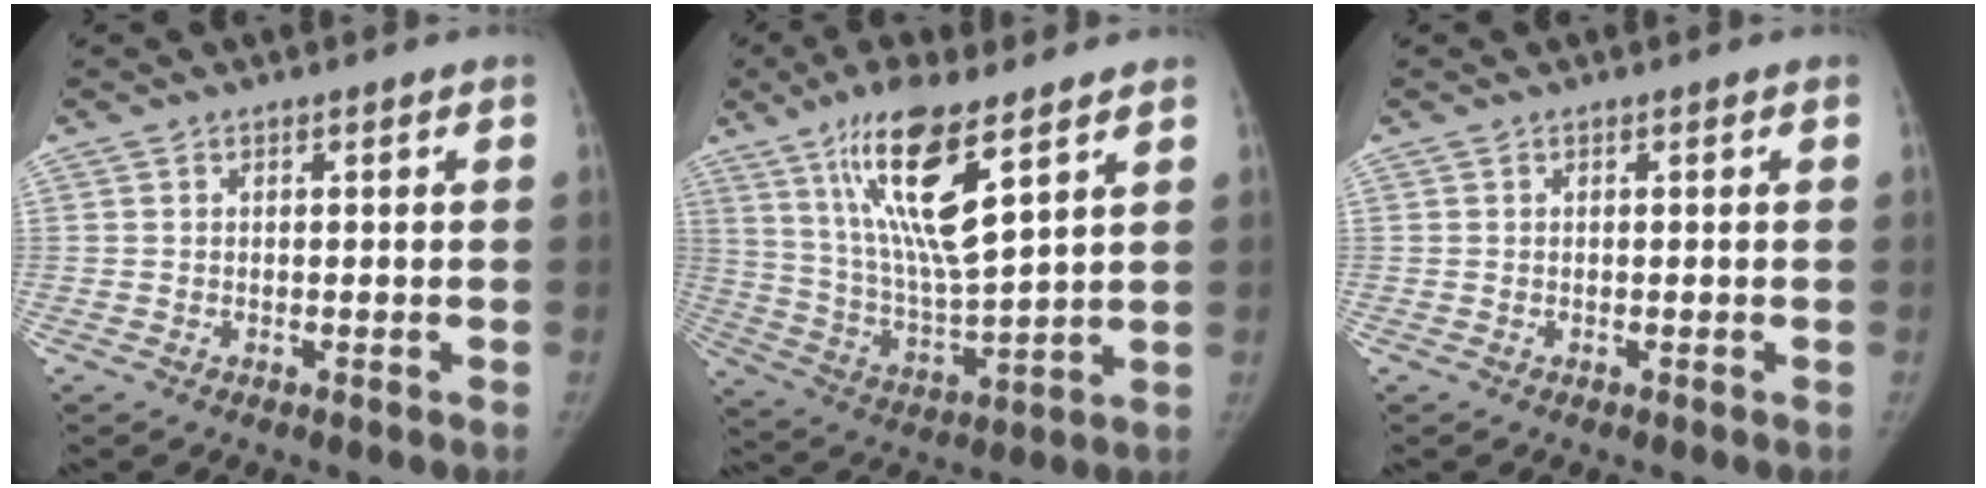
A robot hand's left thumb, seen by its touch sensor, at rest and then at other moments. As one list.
[{"total": 16.8, "force": [9.2, 3.7, 13.5], "torque": [-0.252, -0.050, 0.182]}, {"total": 0.0}]